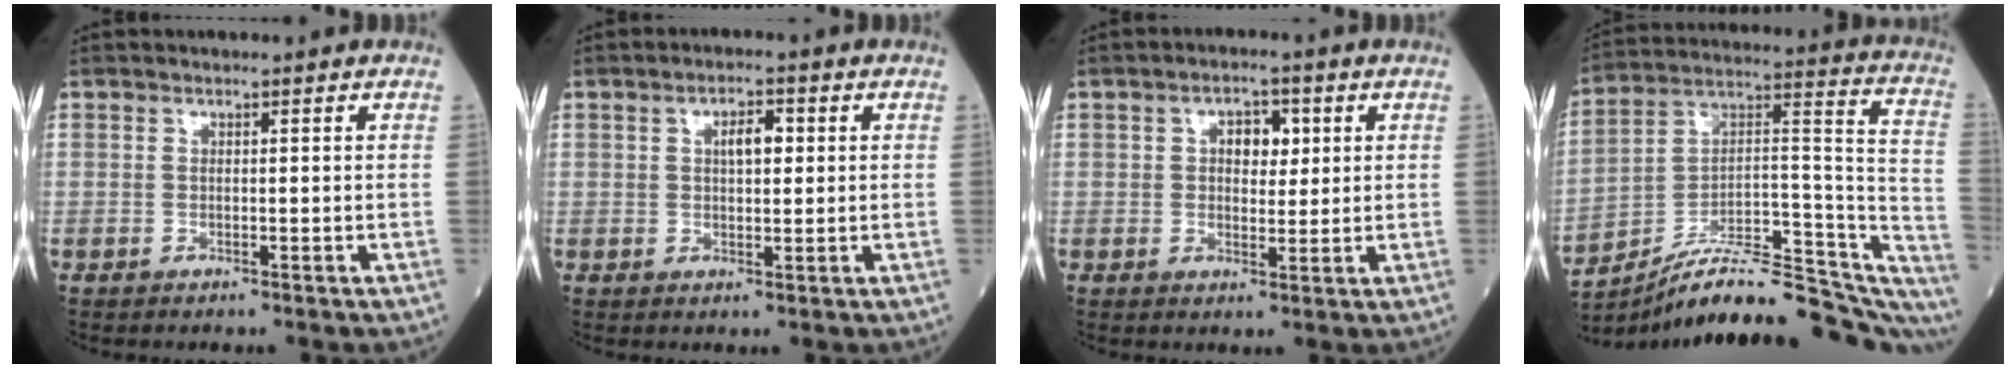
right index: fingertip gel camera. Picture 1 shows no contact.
{"total": 3.6, "force": [0.9, 1.4, 3.1], "torque": [-0.052, 0.006, 0.013]}
{"total": 4.3, "force": [1.2, 2.5, 3.3], "torque": [-0.048, 0.010, 0.019]}
{"total": 26.9, "force": [-23.5, 3.6, 12.4], "torque": [-0.119, 0.039, -0.344]}